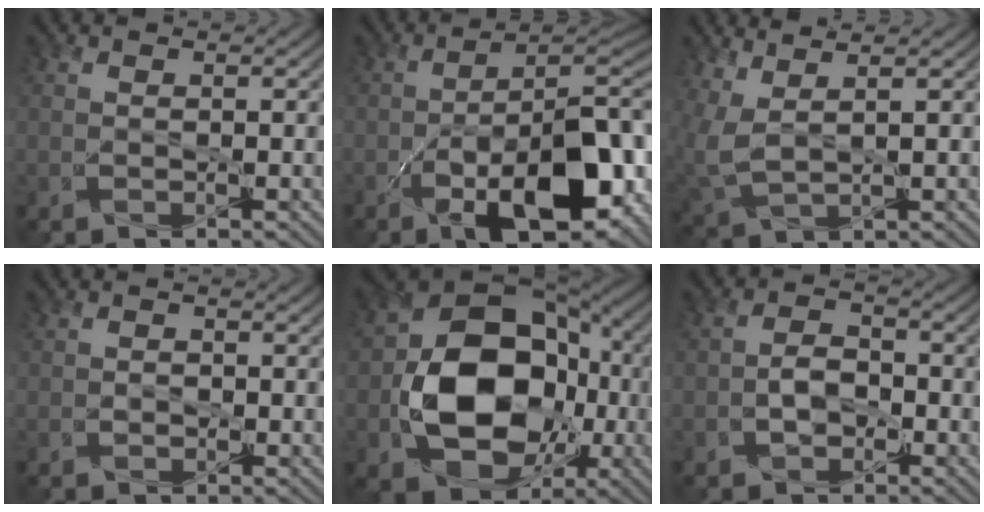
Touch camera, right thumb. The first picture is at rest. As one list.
[{"total": 16.0, "force": [-6.5, 6.7, 13.0], "torque": [-0.182, -0.020, -0.104]}, {"total": 4.8, "force": [2.8, 1.6, 3.6], "torque": [-0.107, 0.002, 0.063]}, {"total": 0.6, "force": [-0.3, 0.5, -0.2], "torque": [0.006, 0.001, -0.007]}, {"total": 15.0, "force": [-2.3, 11.3, 9.5], "torque": [-0.158, -0.011, -0.045]}, {"total": 2.9, "force": [-1.2, 2.1, 1.5], "torque": [-0.029, 0.008, -0.029]}]